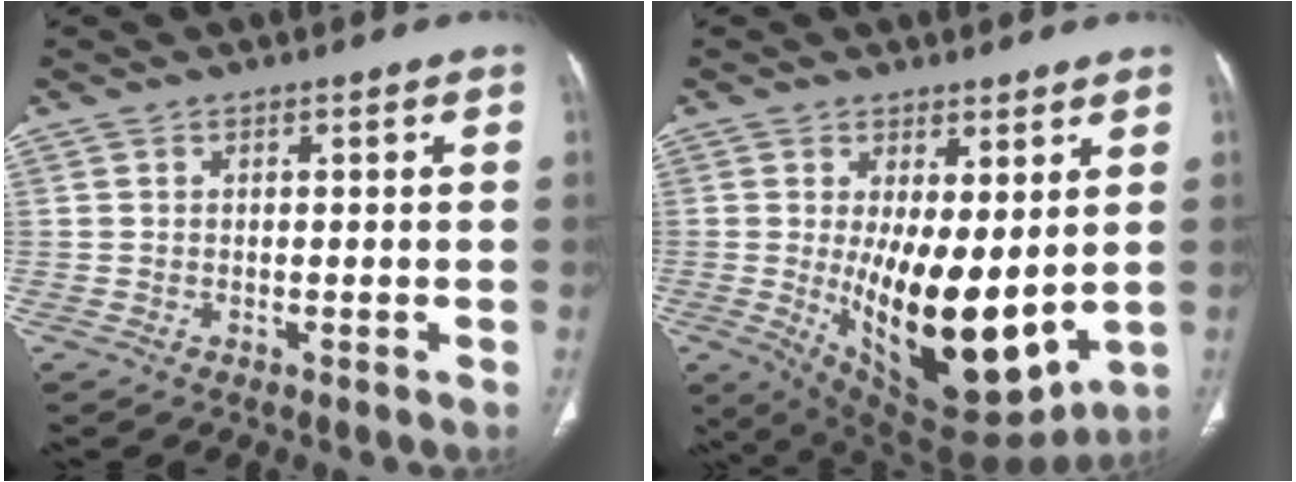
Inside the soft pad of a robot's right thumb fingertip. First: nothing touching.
{"total": 17.8, "force": [-0.1, 7.7, 16.1], "torque": [-0.238, -0.045, 0.026]}